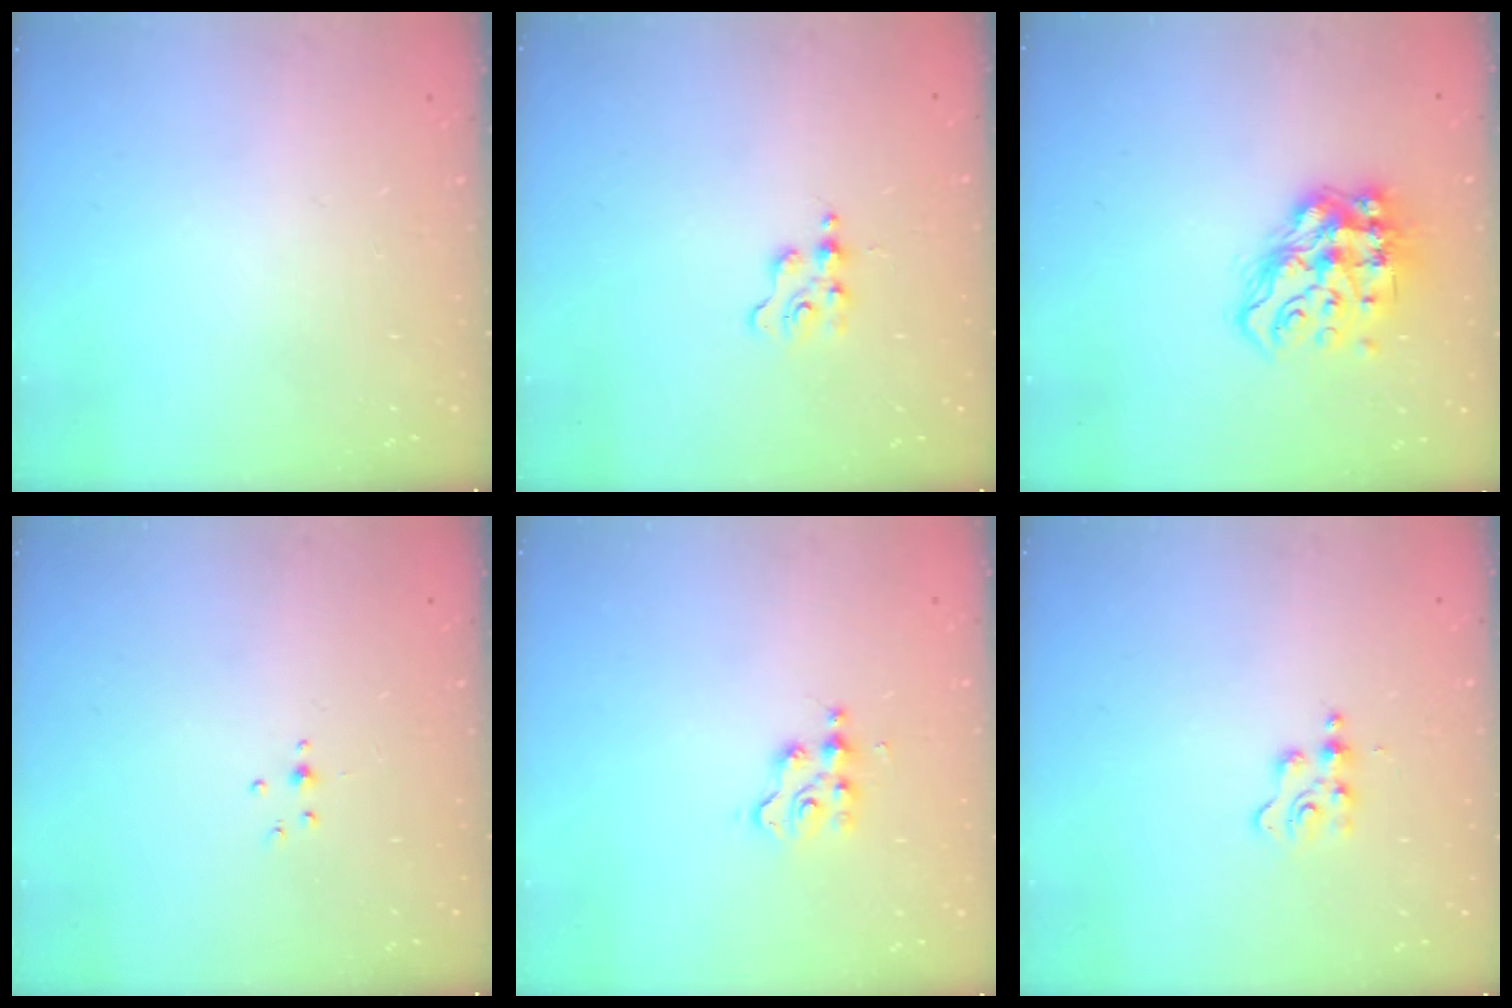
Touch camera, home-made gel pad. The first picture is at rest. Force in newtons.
{"total": 1.3, "press": 1.3, "slide": 0.2}
{"total": 14.9, "press": 14.8, "slide": 1.7}
{"total": 2.3, "press": 1.9, "slide": 1.3}
{"total": 2.7, "press": 2.6, "slide": 0.3}
{"total": 2.4, "press": 2.4, "slide": 0.3}